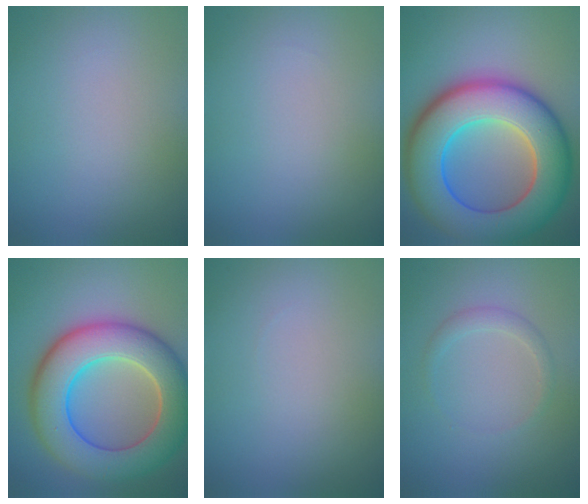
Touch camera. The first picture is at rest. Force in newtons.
{"total": 0.0}
{"total": 13.4, "press": 13.4, "slide": 0.4}
{"total": 11.0, "press": 11.0, "slide": 0.9}
{"total": 0.0}
{"total": 1.4, "press": 1.4, "slide": 0.1}